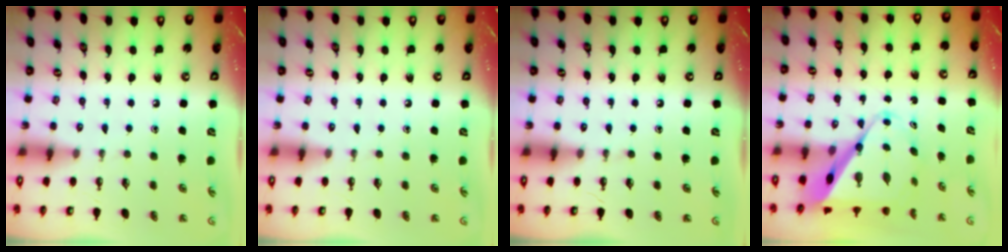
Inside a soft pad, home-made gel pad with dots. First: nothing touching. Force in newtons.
{"total": 0.0}
{"total": 0.0}
{"total": 11.7, "press": 11.7, "slide": 1.0}